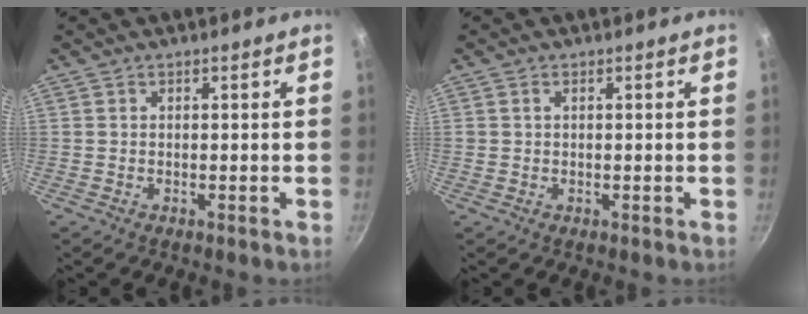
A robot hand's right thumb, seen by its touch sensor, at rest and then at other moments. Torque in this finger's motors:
{"motor_torque": [-0.17, 0.19, 0.34, 0.26, -0.06]}